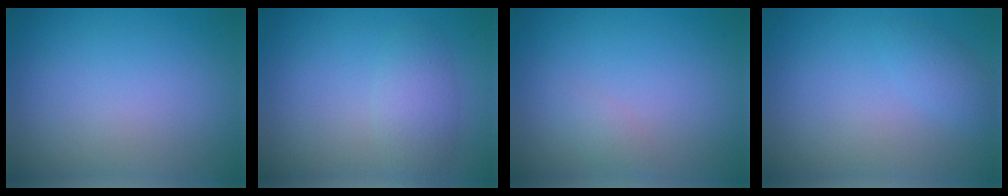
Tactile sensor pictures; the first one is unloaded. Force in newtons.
{"total": 2.5, "press": 2.5, "slide": 0.2}
{"total": 1.0, "press": 1.0, "slide": 0.1}
{"total": 1.3, "press": 1.3, "slide": 0.1}